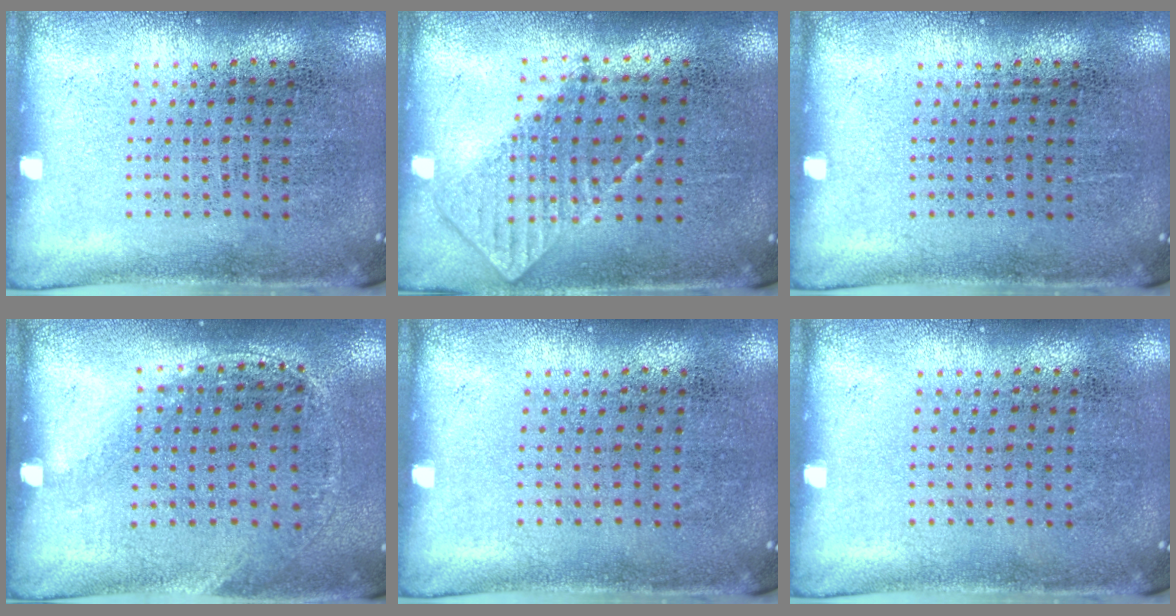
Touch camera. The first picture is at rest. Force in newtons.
{"total": 0.8, "press": 0.7, "slide": 0.2}
{"total": 0.0}
{"total": 1.4, "press": 1.0, "slide": 1.0}
{"total": 0.0}
{"total": 0.0}